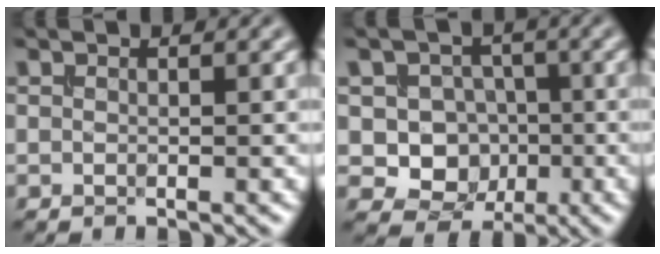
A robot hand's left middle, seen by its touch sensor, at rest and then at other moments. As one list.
[{"total": 6.3, "force": [-0.8, 5.8, 2.4], "torque": [-0.026, 0.009, -0.034]}]